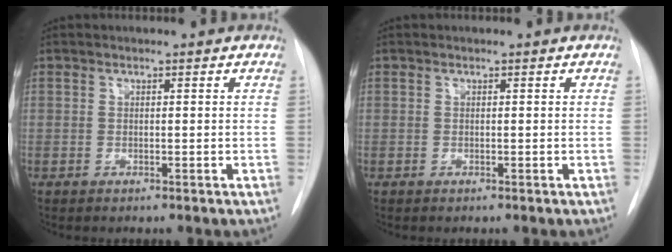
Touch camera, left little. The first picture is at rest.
{"total": 0.0}